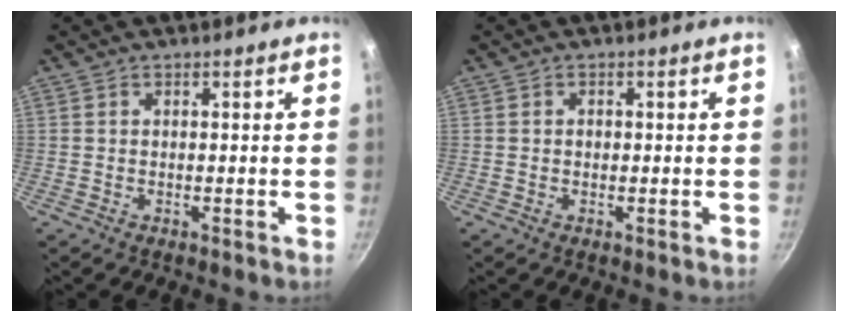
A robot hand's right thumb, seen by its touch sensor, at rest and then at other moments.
{"total": 0.8, "force": [0.0, 0.7, 0.4], "torque": [-0.004, 0.004, -0.001]}